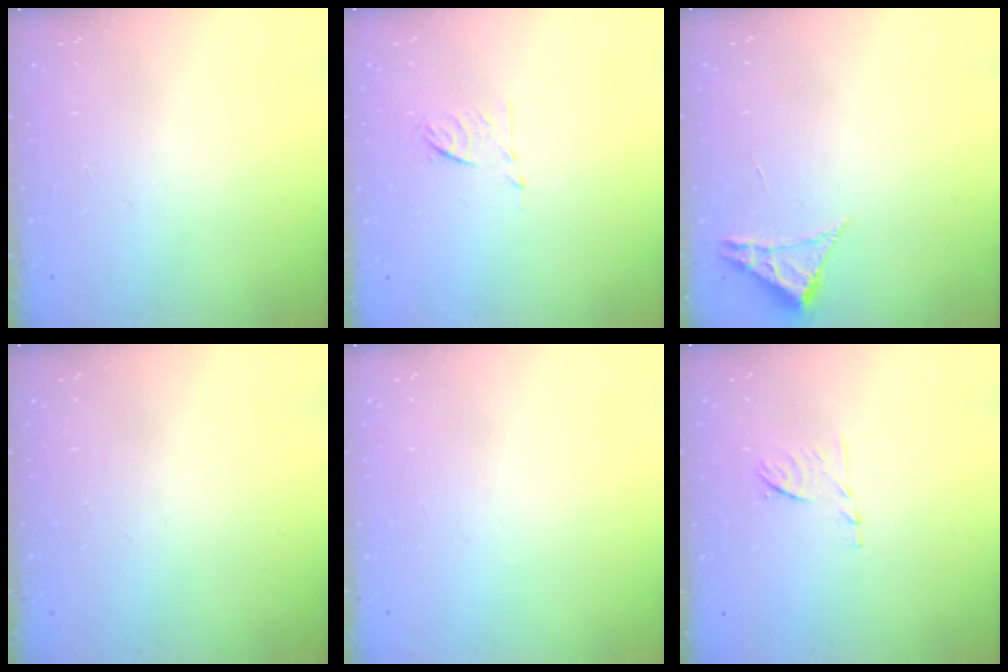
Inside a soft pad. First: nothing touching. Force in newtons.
{"total": 5.5, "press": 5.4, "slide": 1.1}
{"total": 2.3, "press": 2.3, "slide": 0.4}
{"total": 0.0}
{"total": 0.0}
{"total": 6.9, "press": 6.8, "slide": 1.0}